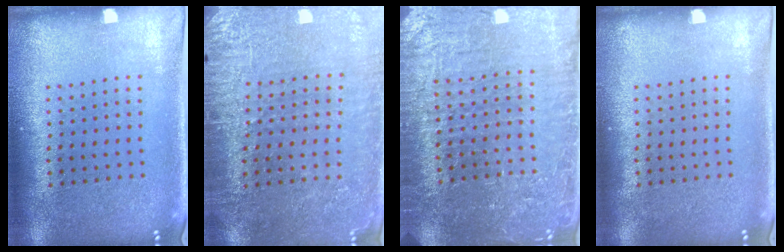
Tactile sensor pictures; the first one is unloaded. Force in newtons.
{"total": 3.0, "press": 2.8, "slide": 0.8}
{"total": 4.3, "press": 4.1, "slide": 1.3}
{"total": 0.0}